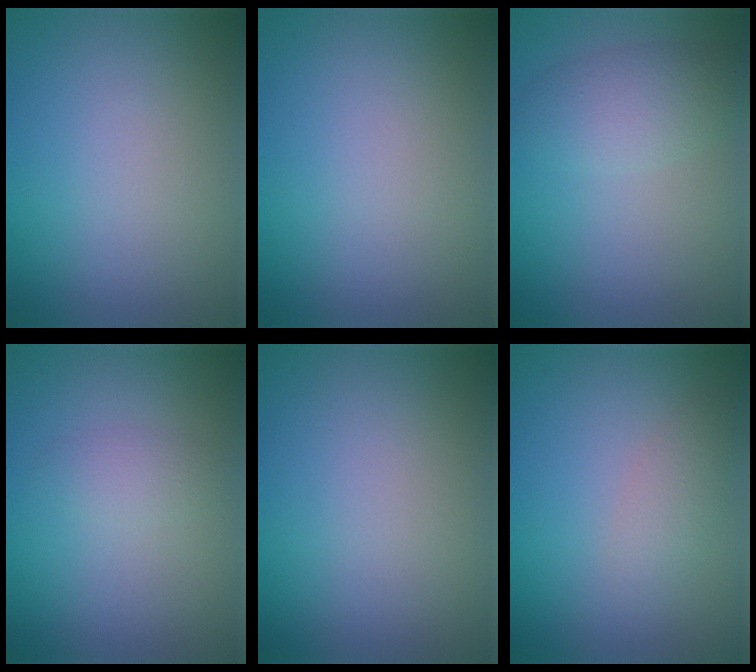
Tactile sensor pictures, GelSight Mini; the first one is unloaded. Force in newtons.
{"total": 0.0}
{"total": 3.2, "press": 3.2, "slide": 0.1}
{"total": 1.4, "press": 1.4, "slide": 0.1}
{"total": 0.0}
{"total": 1.8, "press": 1.8, "slide": 0.1}